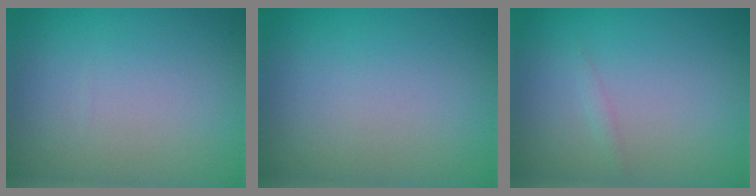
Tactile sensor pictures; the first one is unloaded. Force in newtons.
{"total": 0.0}
{"total": 0.5, "press": 0.5, "slide": 0.0}